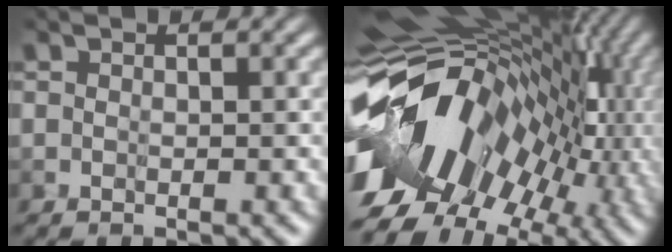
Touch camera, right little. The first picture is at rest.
{"total": 14.9, "force": [-1.0, 9.7, 11.3], "torque": [-0.174, 0.006, -0.009]}